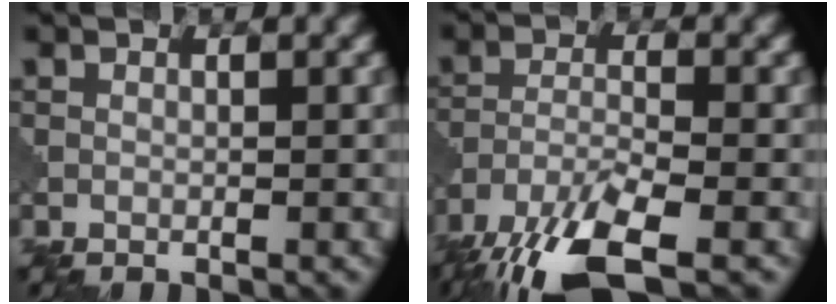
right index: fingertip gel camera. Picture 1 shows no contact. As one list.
[{"total": 8.4, "force": [-6.0, 2.1, 5.4], "torque": [-0.108, -0.012, -0.121]}]